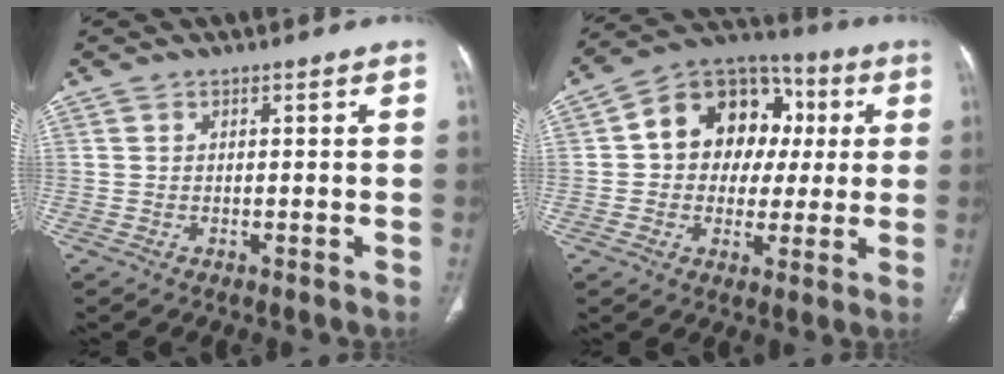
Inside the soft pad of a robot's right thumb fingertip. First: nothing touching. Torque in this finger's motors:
{"motor_torque": [1.65, 1.85, 0.69, -0.64, 0.29]}